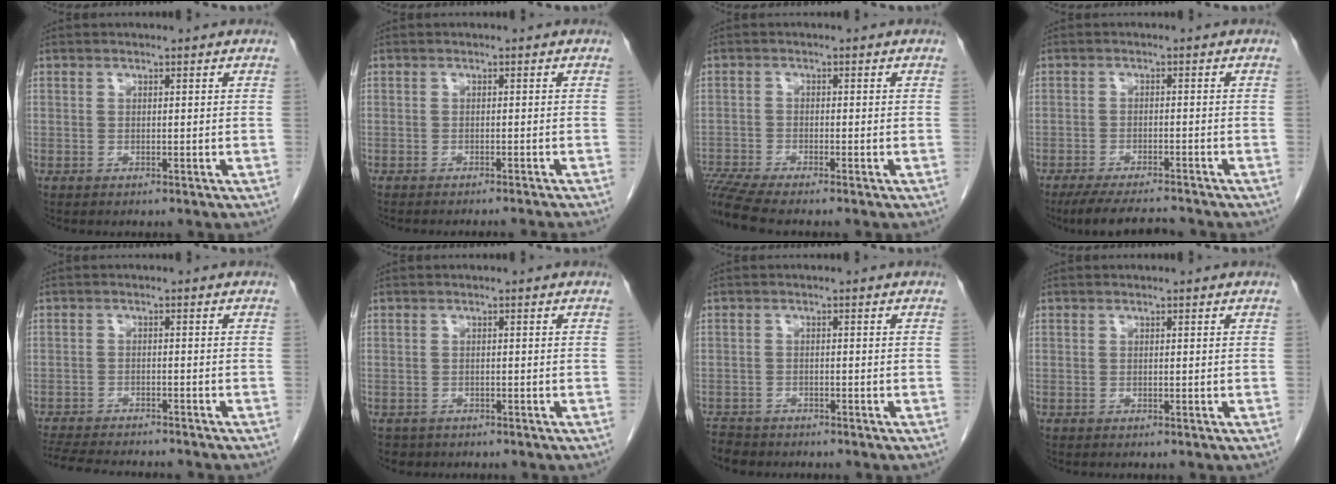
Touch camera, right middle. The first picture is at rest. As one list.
[{"total": 6.2, "force": [-5.8, -0.6, 2.2], "torque": [-0.010, -0.015, -0.070]}, {"total": 5.5, "force": [-5.0, -1.1, 2.1], "torque": [-0.043, -0.015, -0.093]}, {"total": 8.0, "force": [-7.3, 0.9, 3.1], "torque": [-0.051, -0.011, -0.116]}, {"total": 13.0, "force": [-11.6, 2.4, 5.3], "torque": [-0.099, -0.016, -0.162]}, {"total": 2.0, "force": [-1.5, 1.4, 0.0], "torque": [-0.006, 0.003, -0.023]}, {"total": 3.3, "force": [-3.0, 1.2, 0.2], "torque": [-0.005, -0.006, -0.053]}, {"total": 0.0}]